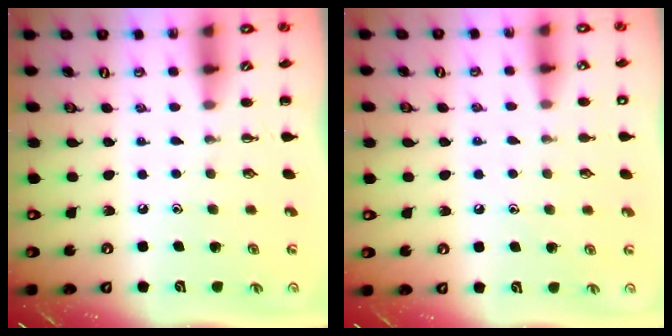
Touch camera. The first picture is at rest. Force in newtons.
{"total": 6.9, "press": 6.6, "slide": 1.9}